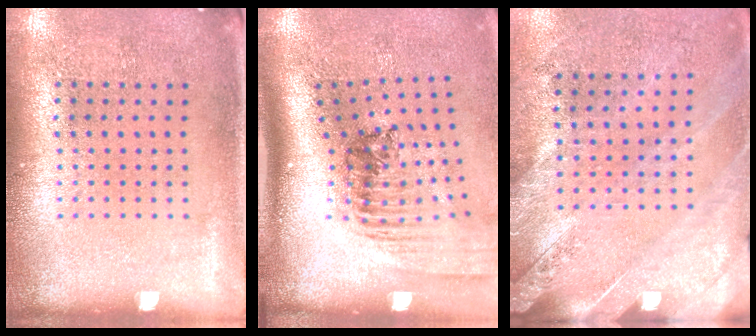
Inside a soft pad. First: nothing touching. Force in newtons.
{"total": 2.2, "press": 1.6, "slide": 1.6}
{"total": 2.5, "press": 2.2, "slide": 1.2}